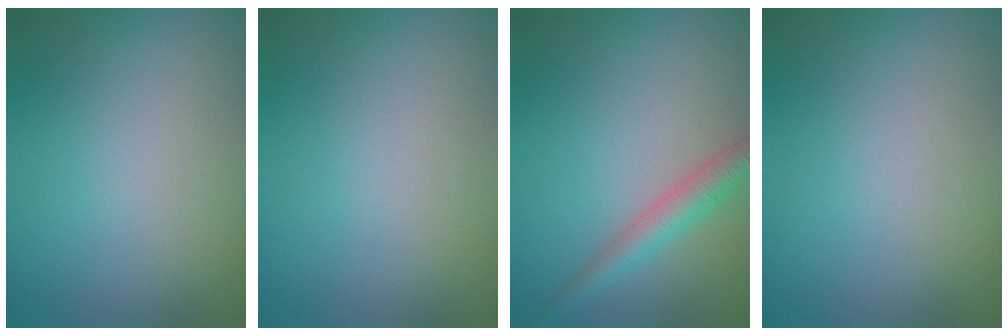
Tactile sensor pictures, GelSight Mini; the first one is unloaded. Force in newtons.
{"total": 0.0}
{"total": 2.8, "press": 2.8, "slide": 0.1}
{"total": 0.0}